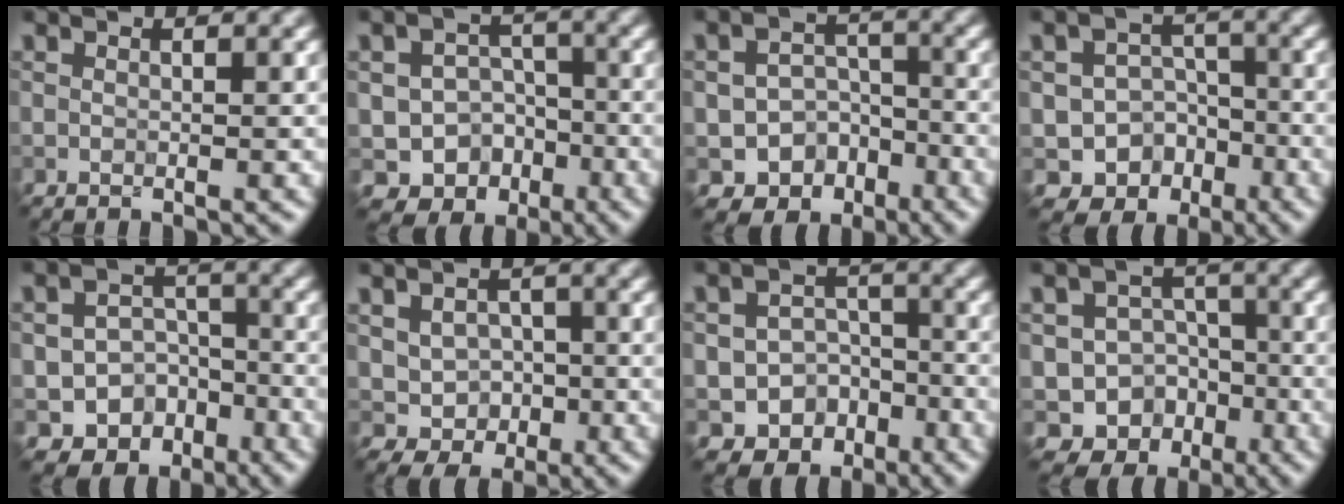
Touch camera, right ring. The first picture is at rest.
{"total": 6.7, "force": [-3.3, 5.5, 1.9], "torque": [-0.006, -0.002, -0.057]}
{"total": 5.7, "force": [-3.4, 4.3, 1.8], "torque": [-0.006, 0.006, -0.048]}
{"total": 6.5, "force": [-3.4, 5.3, 1.6], "torque": [-0.001, -0.001, -0.059]}
{"total": 6.7, "force": [-3.9, 5.1, 2.0], "torque": [-0.008, 0.001, -0.060]}
{"total": 3.3, "force": [-0.3, 2.7, 1.9], "torque": [-0.030, -0.004, -0.002]}
{"total": 5.9, "force": [-3.3, 4.5, 1.9], "torque": [-0.003, 0.006, -0.052]}
{"total": 8.3, "force": [-4.1, 7.1, 1.5], "torque": [-0.001, -0.007, -0.076]}